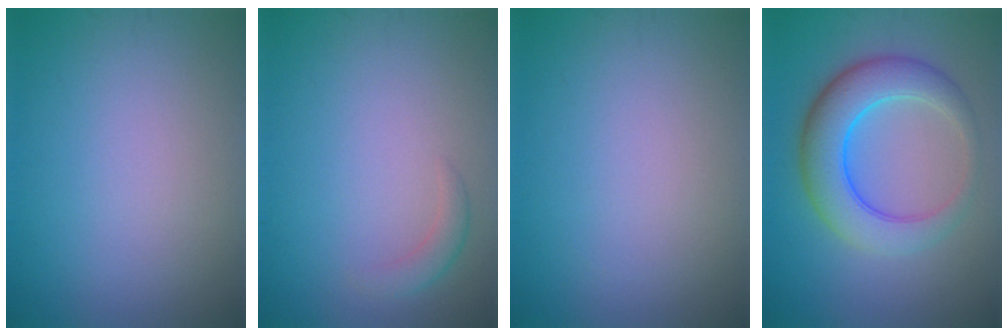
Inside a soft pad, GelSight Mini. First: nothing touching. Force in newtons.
{"total": 1.4, "press": 1.4, "slide": 0.1}
{"total": 0.0}
{"total": 6.5, "press": 6.5, "slide": 0.1}